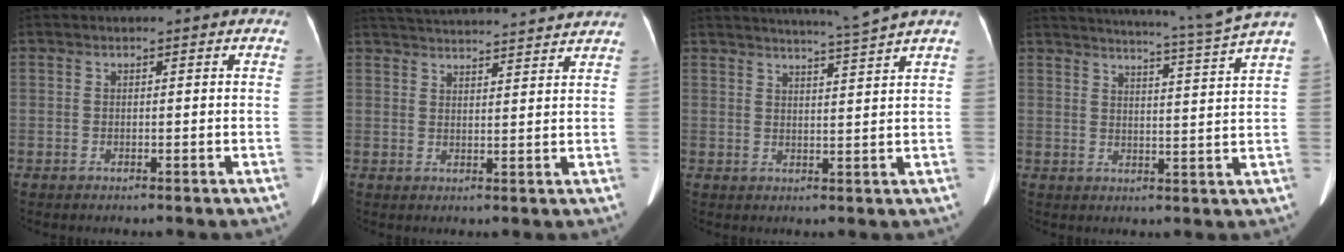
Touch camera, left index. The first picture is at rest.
{"total": 17.9, "force": [17.0, 0.7, 5.4], "torque": [-0.091, 0.021, 0.234]}
{"total": 6.7, "force": [5.9, -2.3, 2.2], "torque": [-0.037, -0.015, 0.087]}
{"total": 12.4, "force": [11.0, -3.3, 4.6], "torque": [-0.078, -0.050, 0.144]}